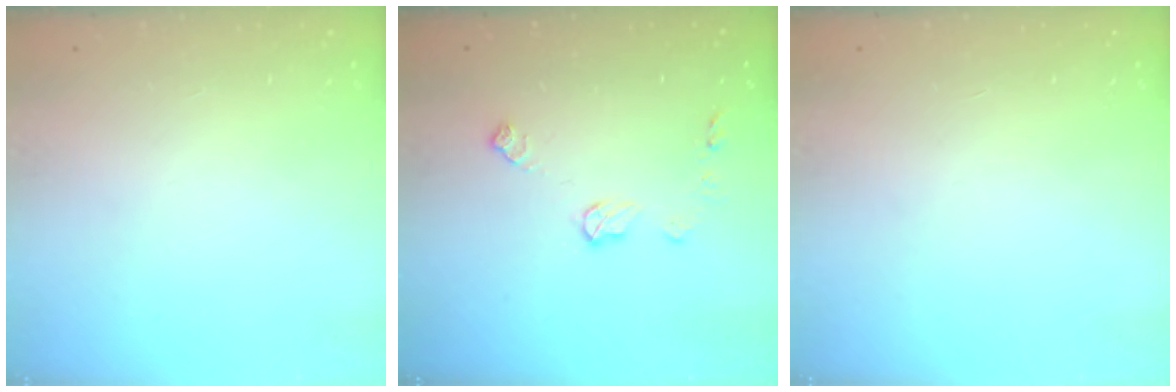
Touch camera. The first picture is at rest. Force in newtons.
{"total": 7.0, "press": 7.0, "slide": 0.4}
{"total": 0.0}